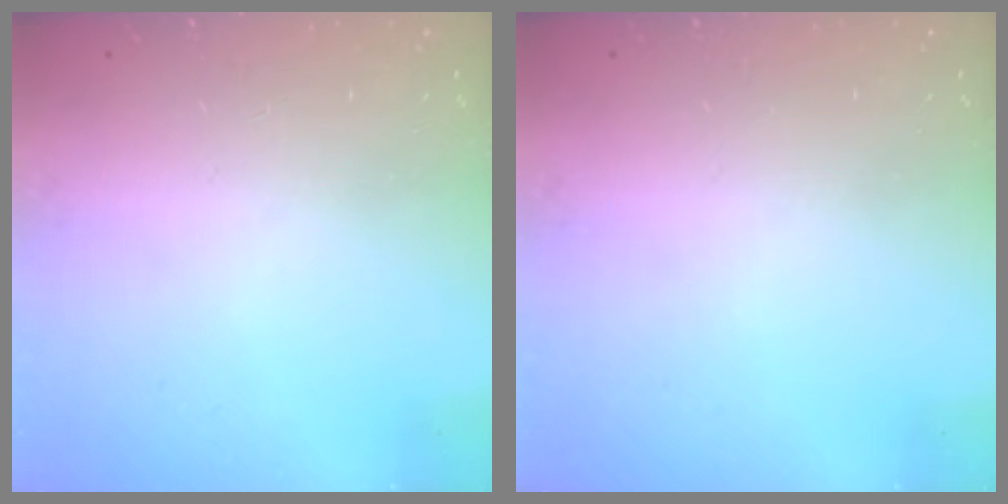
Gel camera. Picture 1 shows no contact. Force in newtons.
{"total": 0.0}